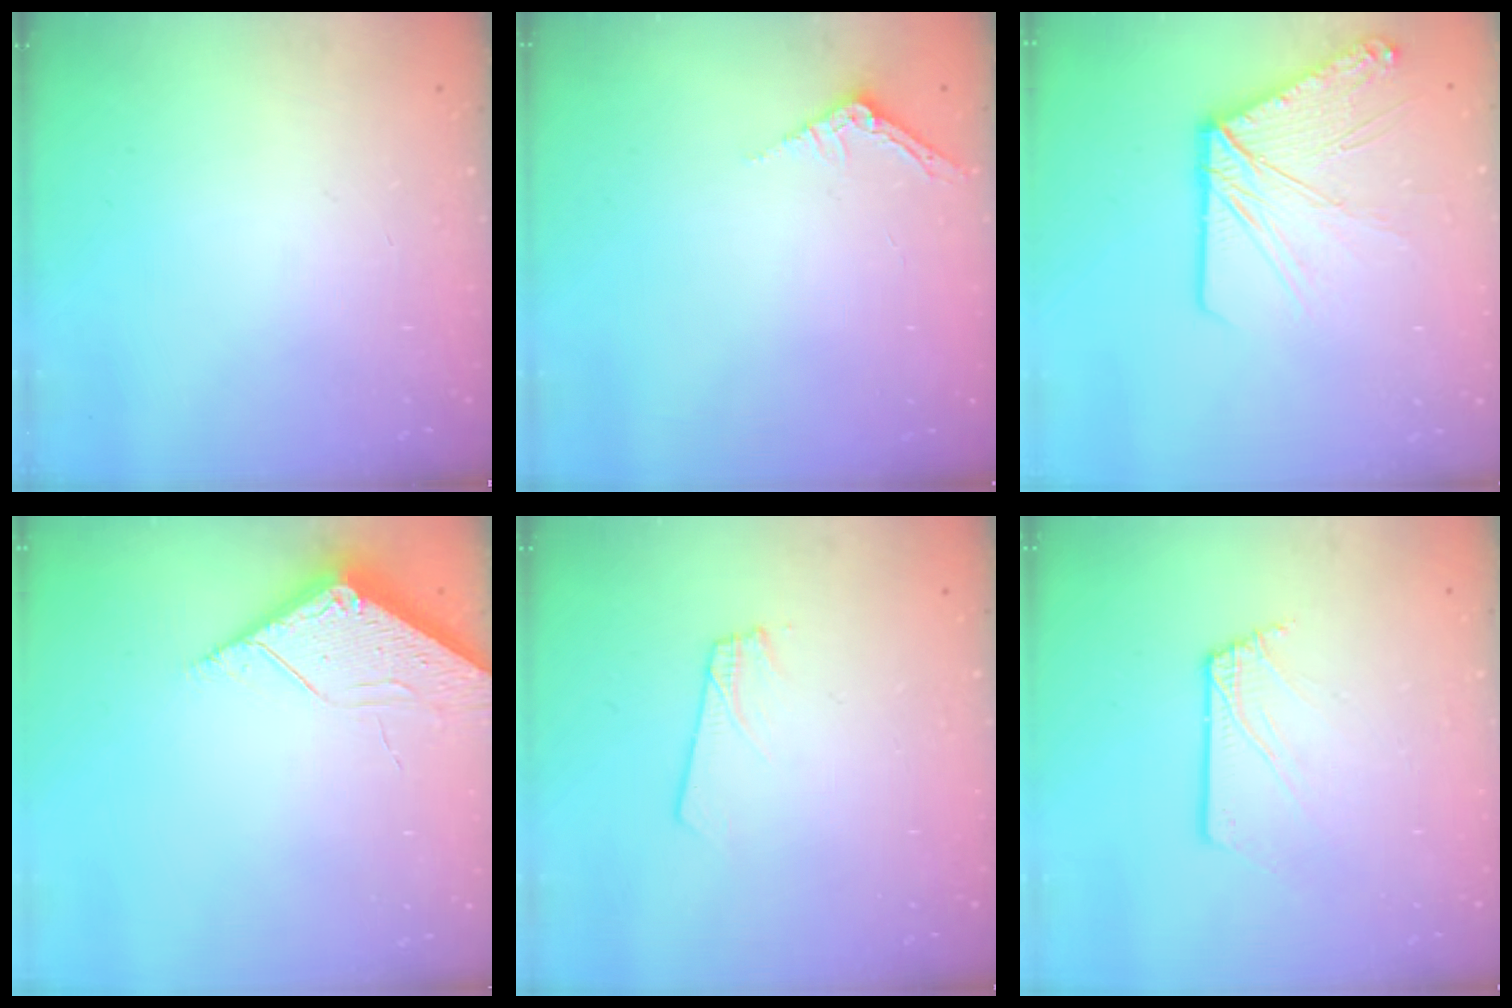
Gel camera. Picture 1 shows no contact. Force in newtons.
{"total": 2.5, "press": 2.5, "slide": 0.2}
{"total": 14.4, "press": 14.3, "slide": 2.1}
{"total": 4.0, "press": 3.9, "slide": 0.4}
{"total": 1.8, "press": 1.8, "slide": 0.1}
{"total": 2.6, "press": 2.6, "slide": 0.3}